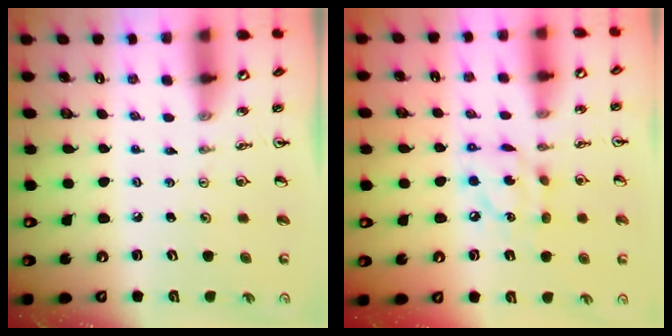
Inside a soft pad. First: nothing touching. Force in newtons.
{"total": 9.8, "press": 9.8, "slide": 0.6}